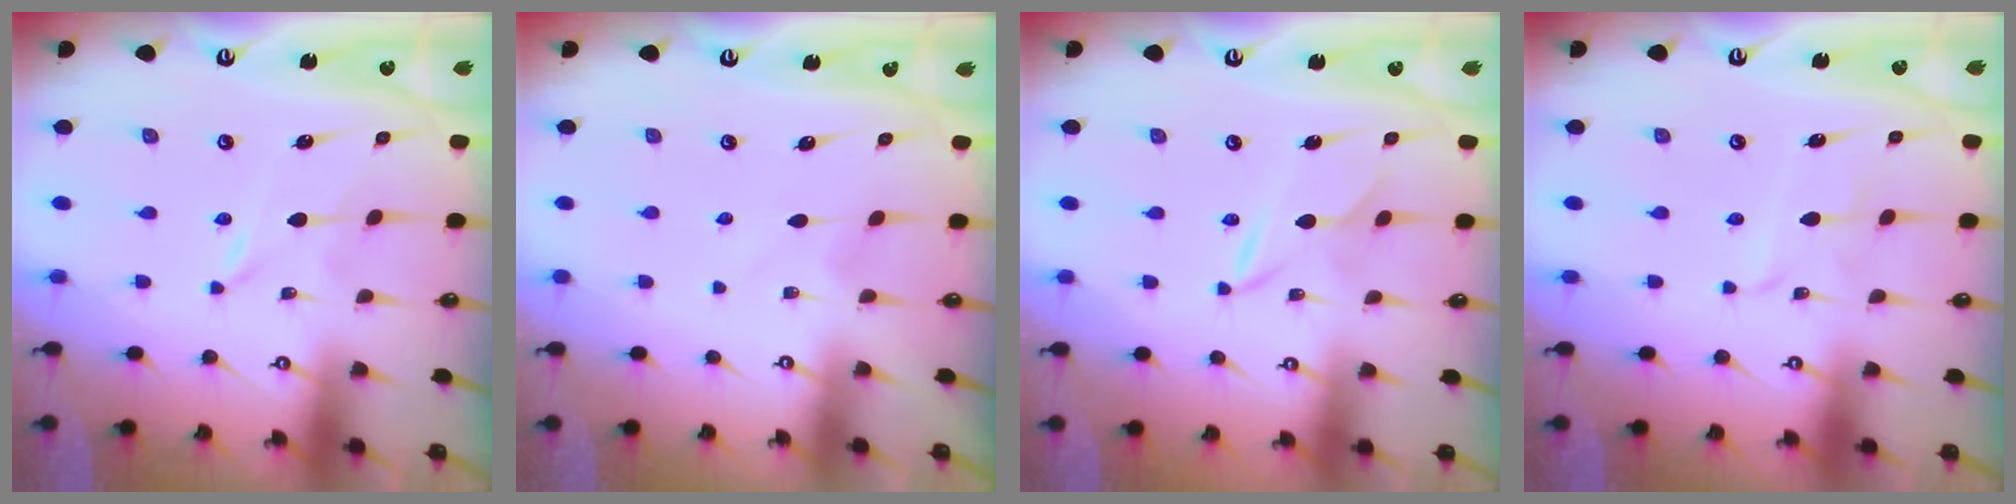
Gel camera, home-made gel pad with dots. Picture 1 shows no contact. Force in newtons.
{"total": 1.7, "press": 1.7, "slide": 0.3}
{"total": 3.1, "press": 3.1, "slide": 0.3}
{"total": 2.4, "press": 2.4, "slide": 0.3}